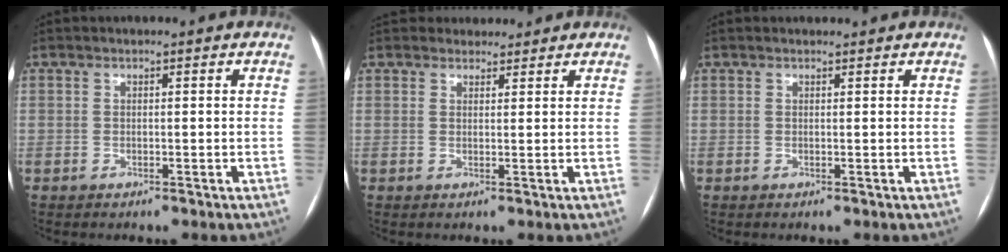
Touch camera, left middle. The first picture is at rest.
{"total": 3.3, "force": [2.9, 1.4, -0.1], "torque": [0.010, 0.016, 0.040]}
{"total": 1.6, "force": [1.6, 0.4, 0.2], "torque": [-0.007, 0.019, 0.022]}